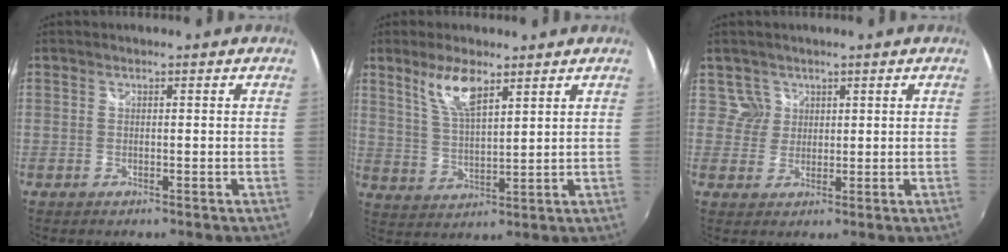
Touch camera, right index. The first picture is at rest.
{"total": 7.5, "force": [4.8, 2.1, 5.4], "torque": [-0.104, 0.000, 0.099]}
{"total": 3.0, "force": [1.4, 2.6, -0.4], "torque": [0.025, 0.017, 0.024]}